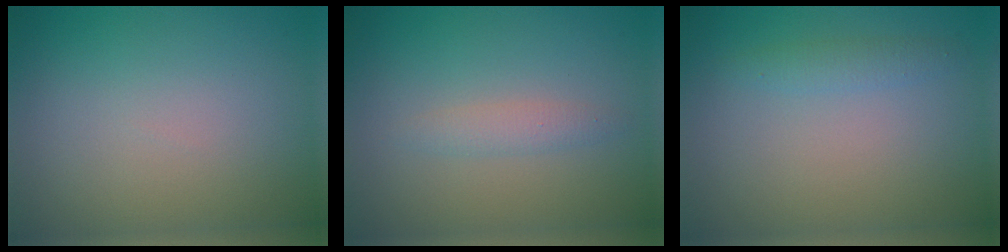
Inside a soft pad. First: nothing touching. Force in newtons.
{"total": 1.3, "press": 1.3, "slide": 0.1}
{"total": 1.3, "press": 1.3, "slide": 0.0}